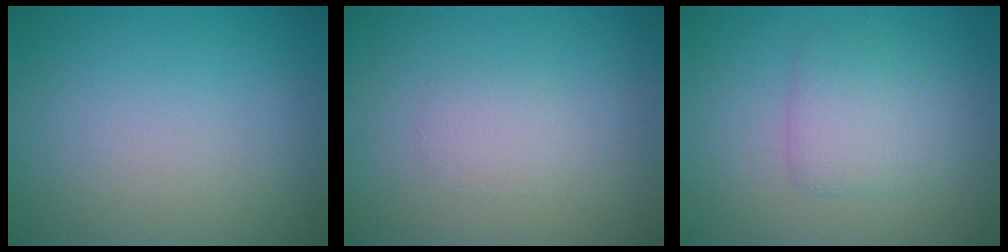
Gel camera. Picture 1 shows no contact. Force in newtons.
{"total": 1.2, "press": 1.2, "slide": 0.0}
{"total": 2.7, "press": 2.7, "slide": 0.1}